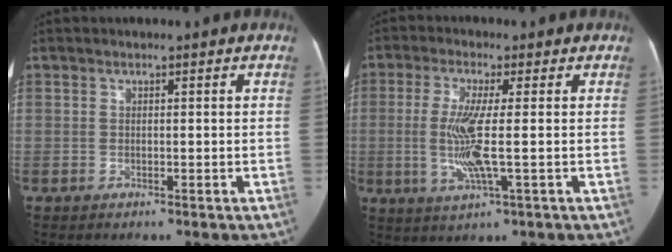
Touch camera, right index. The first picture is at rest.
{"total": 7.6, "force": [-0.7, 0.7, 7.5], "torque": [-0.160, -0.006, -0.015]}